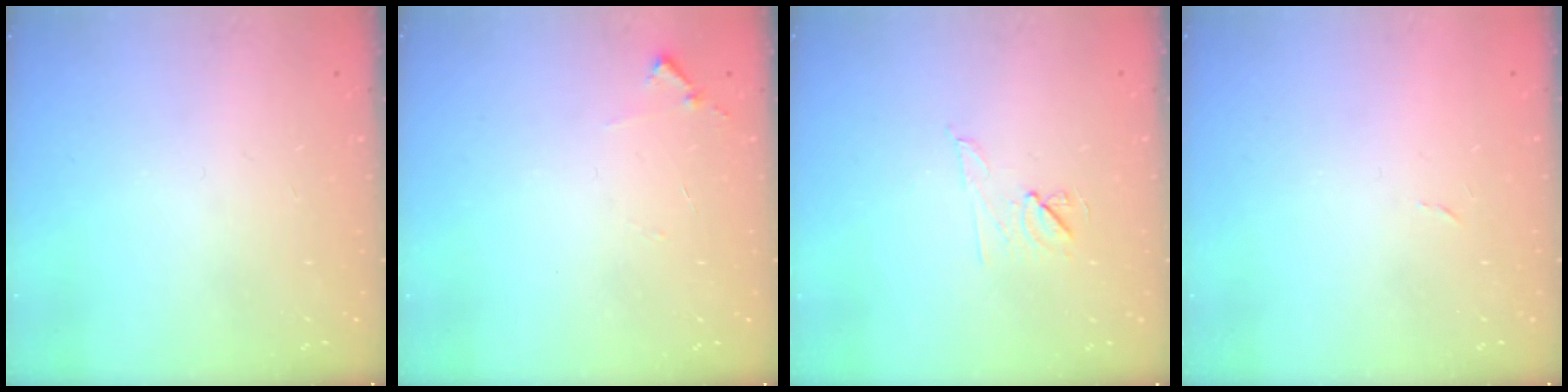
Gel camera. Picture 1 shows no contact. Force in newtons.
{"total": 6.8, "press": 6.8, "slide": 0.6}
{"total": 6.7, "press": 6.5, "slide": 1.7}
{"total": 2.4, "press": 2.4, "slide": 0.4}